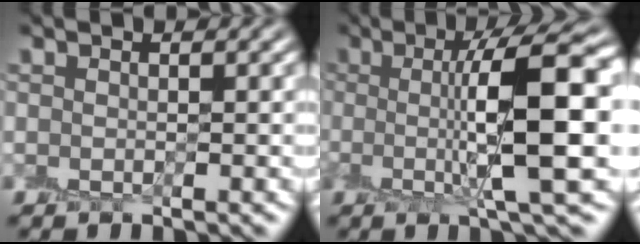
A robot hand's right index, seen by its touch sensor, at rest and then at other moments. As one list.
[{"total": 9.9, "force": [0.7, 2.3, 9.6], "torque": [-0.134, 0.006, 0.014]}]